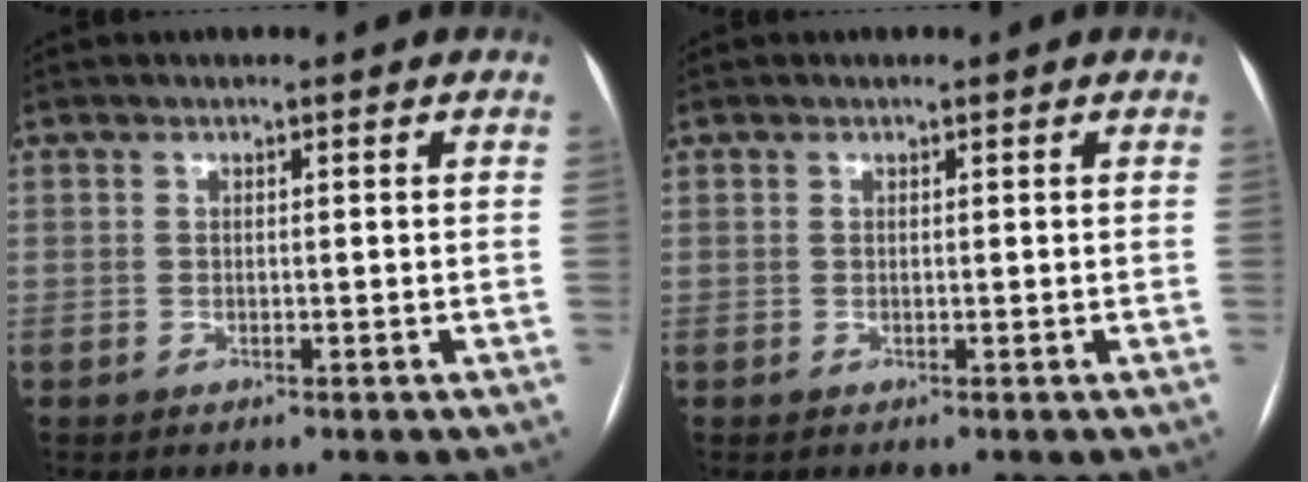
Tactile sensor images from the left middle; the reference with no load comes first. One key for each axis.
{"total": 0.0}